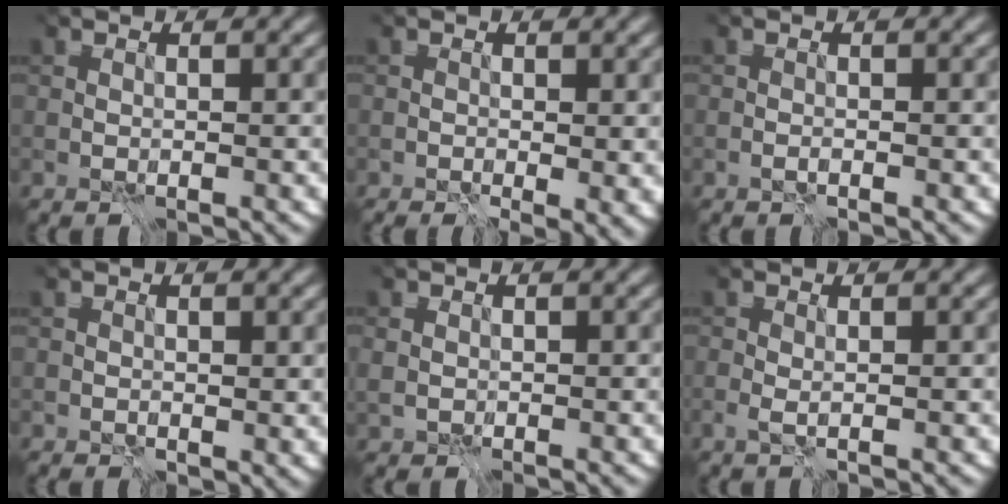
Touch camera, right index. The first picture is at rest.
{"total": 2.3, "force": [0.2, 1.1, 2.0], "torque": [-0.009, -0.005, 0.001]}
{"total": 1.1, "force": [-1.0, -0.4, 0.0], "torque": [0.009, 0.009, -0.037]}
{"total": 0.5, "force": [0.2, 0.3, 0.3], "torque": [-0.002, -0.004, -0.003]}
{"total": 2.0, "force": [0.9, 1.6, 0.7], "torque": [-0.039, 0.002, 0.023]}
{"total": 1.0, "force": [-0.8, -0.3, 0.5], "torque": [-0.013, 0.009, -0.031]}